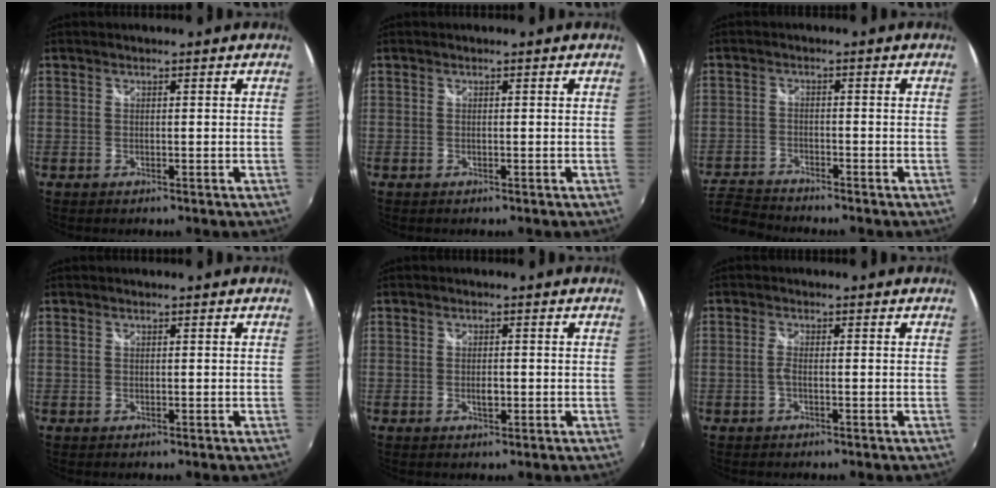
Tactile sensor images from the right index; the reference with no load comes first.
{"total": 0.0}
{"total": 6.8, "force": [-6.6, 1.1, 1.2], "torque": [-0.050, -0.009, -0.132]}
{"total": 0.0}
{"total": 1.7, "force": [-0.4, 0.8, 1.4], "torque": [-0.027, 0.000, -0.007]}
{"total": 1.3, "force": [-0.5, 0.2, 1.2], "torque": [-0.026, 0.001, -0.011]}